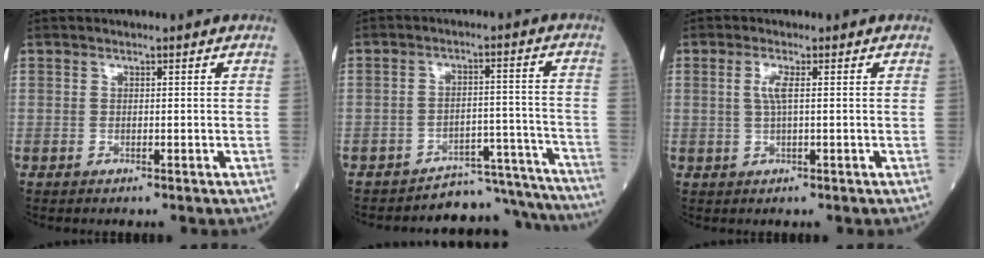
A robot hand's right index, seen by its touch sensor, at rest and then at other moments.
{"total": 11.2, "force": [-11.0, 1.5, -1.3], "torque": [0.039, 0.051, -0.146]}
{"total": 2.4, "force": [0.5, 0.2, 2.3], "torque": [-0.055, 0.002, 0.008]}